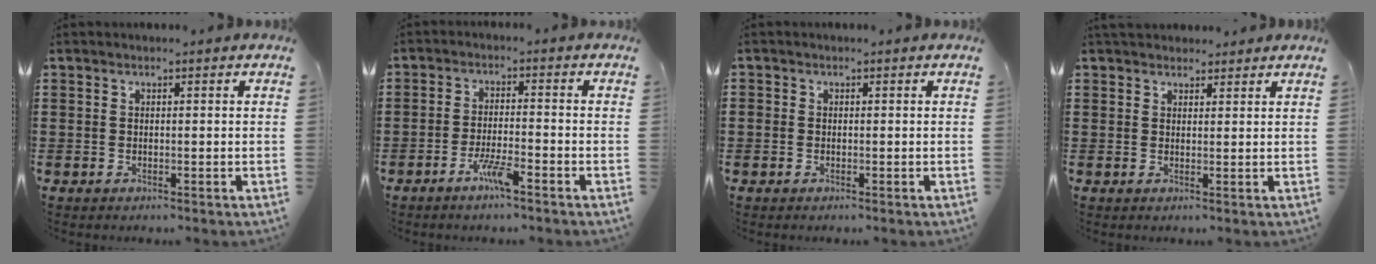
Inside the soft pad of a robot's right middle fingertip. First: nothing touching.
{"total": 4.3, "force": [-2.9, 0.4, 3.2], "torque": [-0.073, -0.006, -0.056]}
{"total": 0.7, "force": [-0.2, 0.6, 0.2], "torque": [-0.003, 0.004, -0.005]}
{"total": 2.2, "force": [2.2, 0.5, 0.0], "torque": [0.003, -0.001, 0.041]}